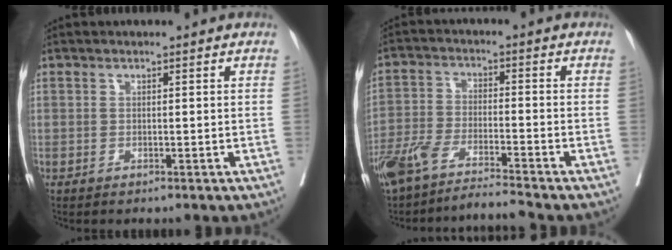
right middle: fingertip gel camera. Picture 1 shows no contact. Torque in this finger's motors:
{"motor_torque": [1.14, -1.00, 0.63, 0.21]}